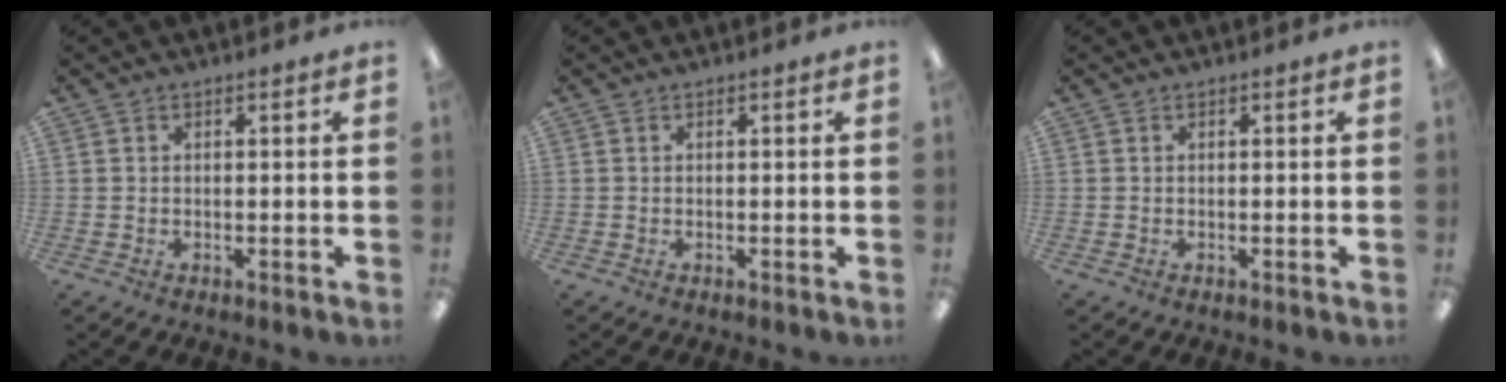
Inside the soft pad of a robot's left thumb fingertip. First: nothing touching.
{"total": 0.0}
{"total": 0.0}